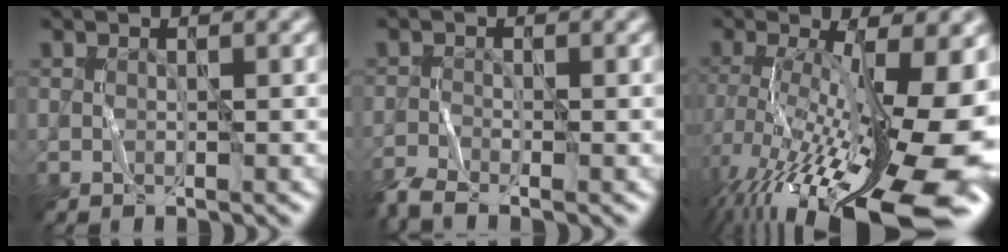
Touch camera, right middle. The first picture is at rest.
{"total": 2.9, "force": [-2.4, 0.4, 1.7], "torque": [-0.036, -0.006, -0.053]}
{"total": 18.7, "force": [-6.8, 5.7, 16.5], "torque": [-0.269, -0.006, -0.112]}